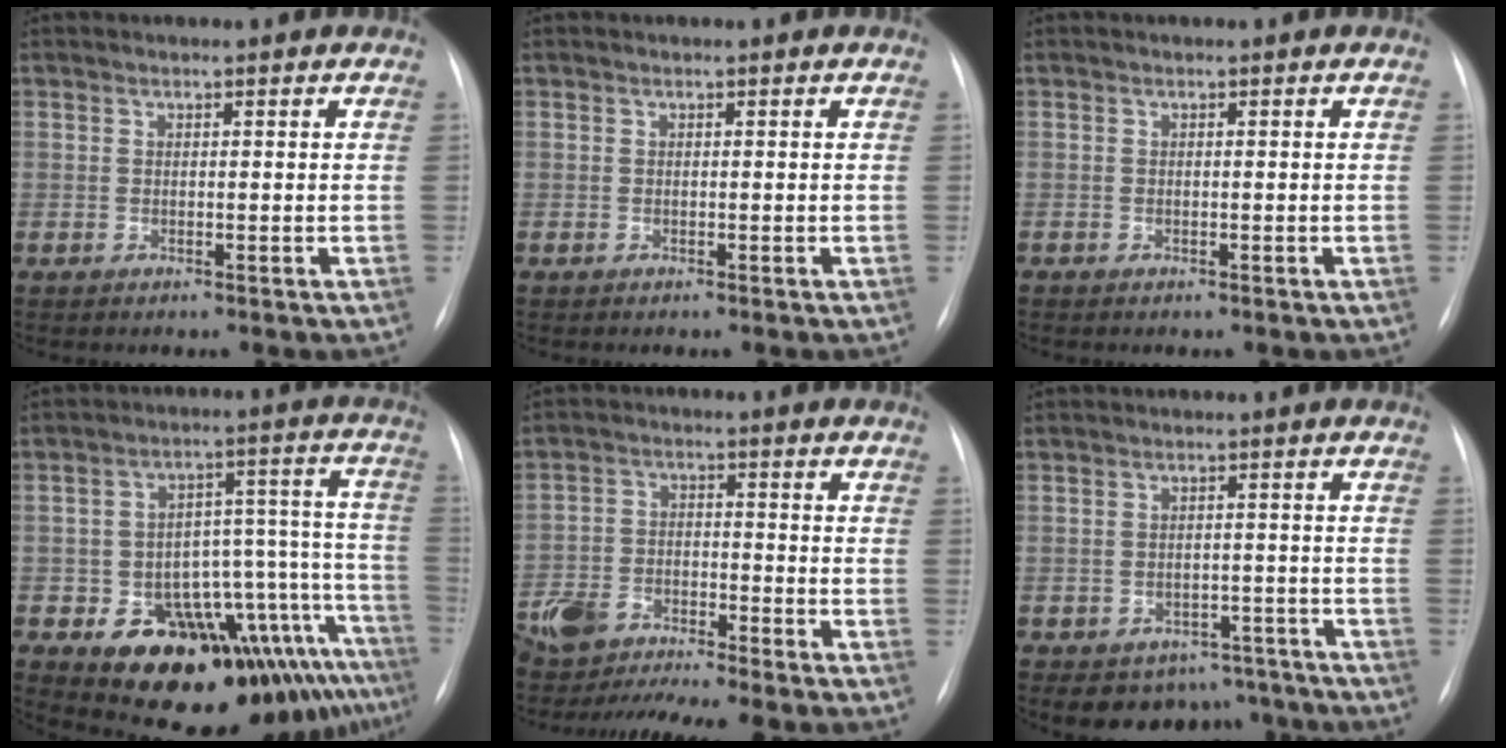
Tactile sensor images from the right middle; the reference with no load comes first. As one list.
[{"total": 0.0}, {"total": 0.0}, {"total": 19.2, "force": [-12.3, 6.5, 13.3], "torque": [-0.094, 0.074, -0.166]}, {"total": 11.1, "force": [-10.1, 1.4, 4.5], "torque": [-0.094, 0.003, -0.180]}, {"total": 8.1, "force": [-6.3, 5.0, 1.0], "torque": [0.011, 0.022, -0.076]}]